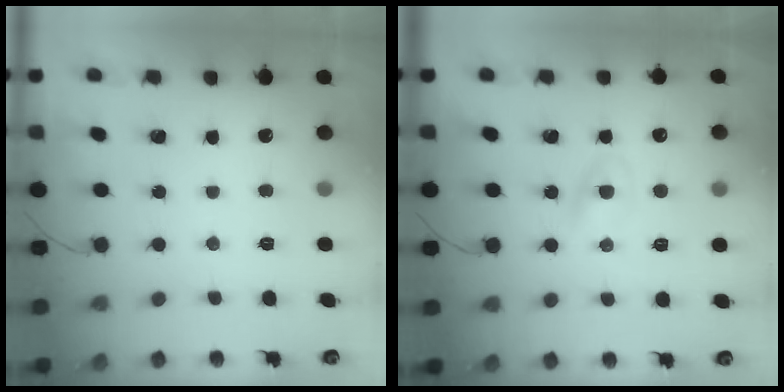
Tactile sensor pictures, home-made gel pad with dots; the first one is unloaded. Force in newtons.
{"total": 1.8, "press": 1.5, "slide": 0.9}